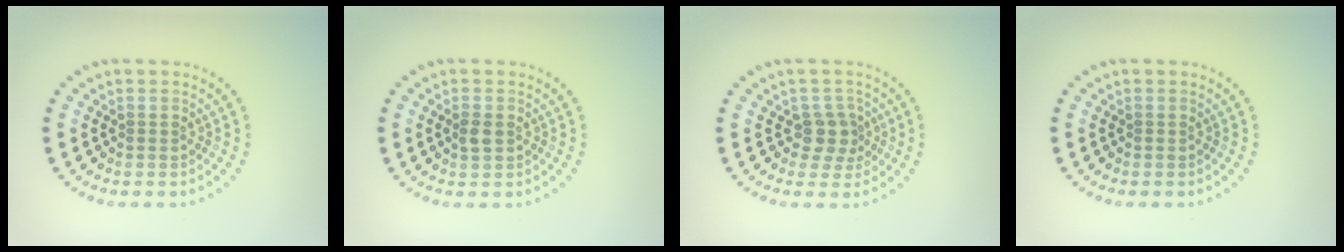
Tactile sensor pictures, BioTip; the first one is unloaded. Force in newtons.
{"total": 1.2, "press": 1.2, "slide": 0.2}
{"total": 2.5, "press": 1.9, "slide": 1.6}
{"total": 0.0}